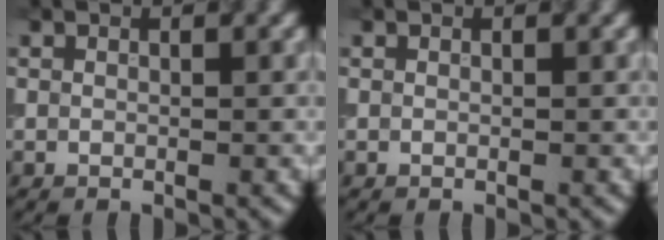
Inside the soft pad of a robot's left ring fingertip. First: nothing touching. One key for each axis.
{"total": 0.0}